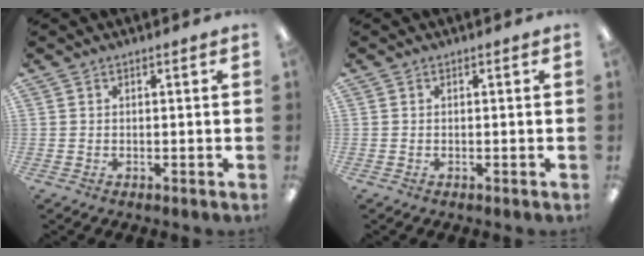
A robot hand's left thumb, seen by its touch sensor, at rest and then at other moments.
{"total": 0.0}